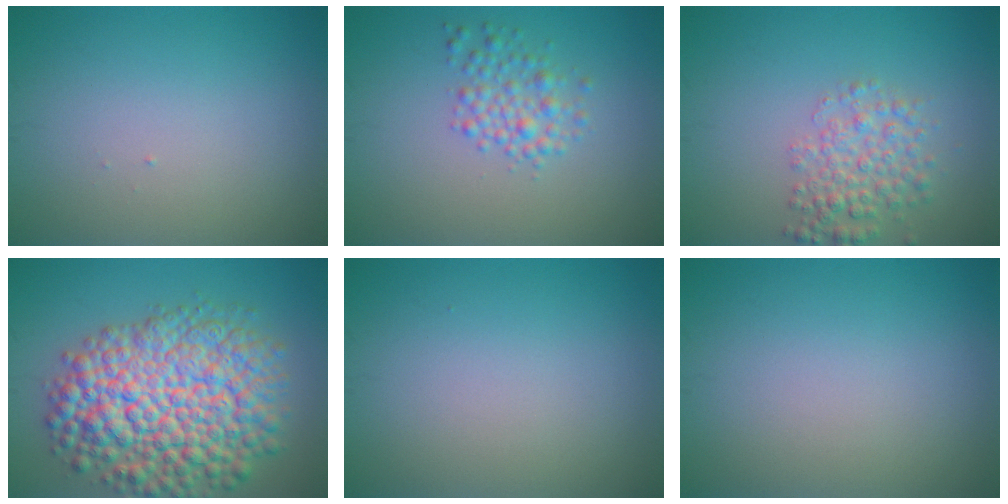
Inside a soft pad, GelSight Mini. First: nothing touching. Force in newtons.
{"total": 2.6, "press": 2.6, "slide": 0.1}
{"total": 3.5, "press": 3.5, "slide": 0.1}
{"total": 12.2, "press": 12.2, "slide": 0.5}
{"total": 0.0}
{"total": 0.0}